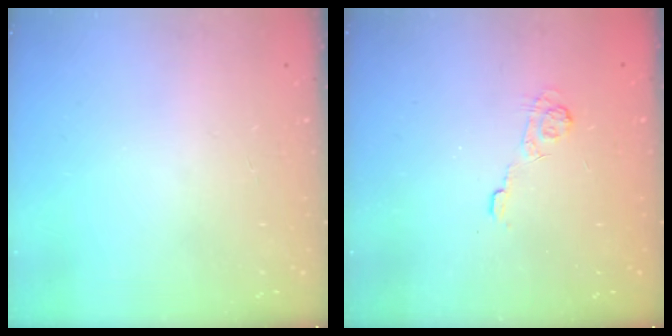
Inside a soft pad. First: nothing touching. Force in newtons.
{"total": 4.5, "press": 4.2, "slide": 1.5}